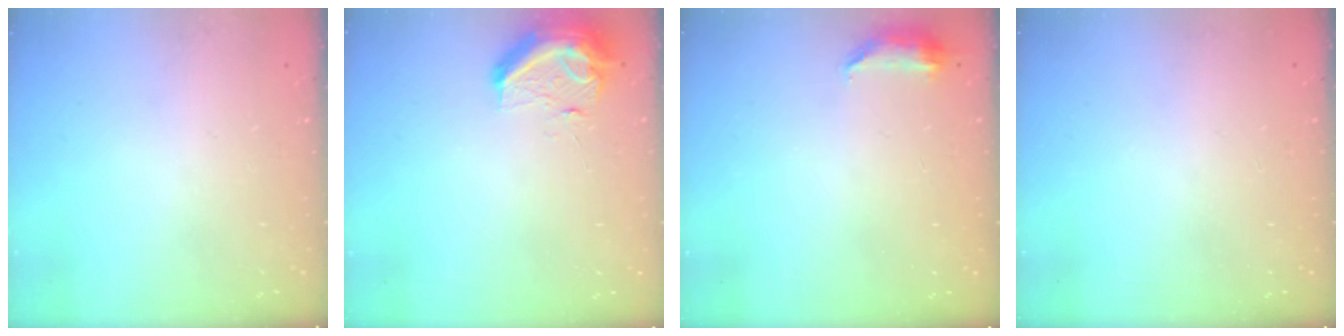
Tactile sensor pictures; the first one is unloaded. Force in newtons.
{"total": 9.9, "press": 9.7, "slide": 1.8}
{"total": 13.0, "press": 7.1, "slide": 10.9}
{"total": 0.0}